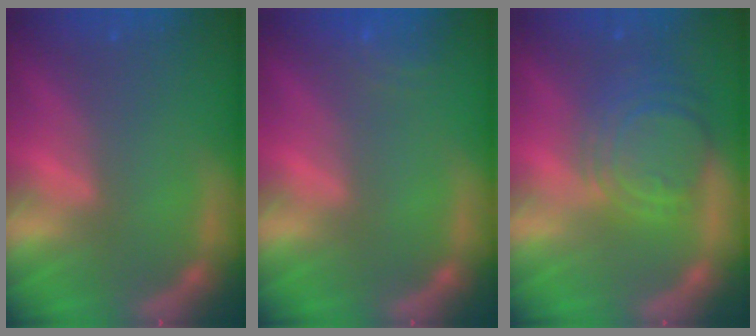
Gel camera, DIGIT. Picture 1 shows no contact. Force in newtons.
{"total": 2.5}
{"total": 7.6}